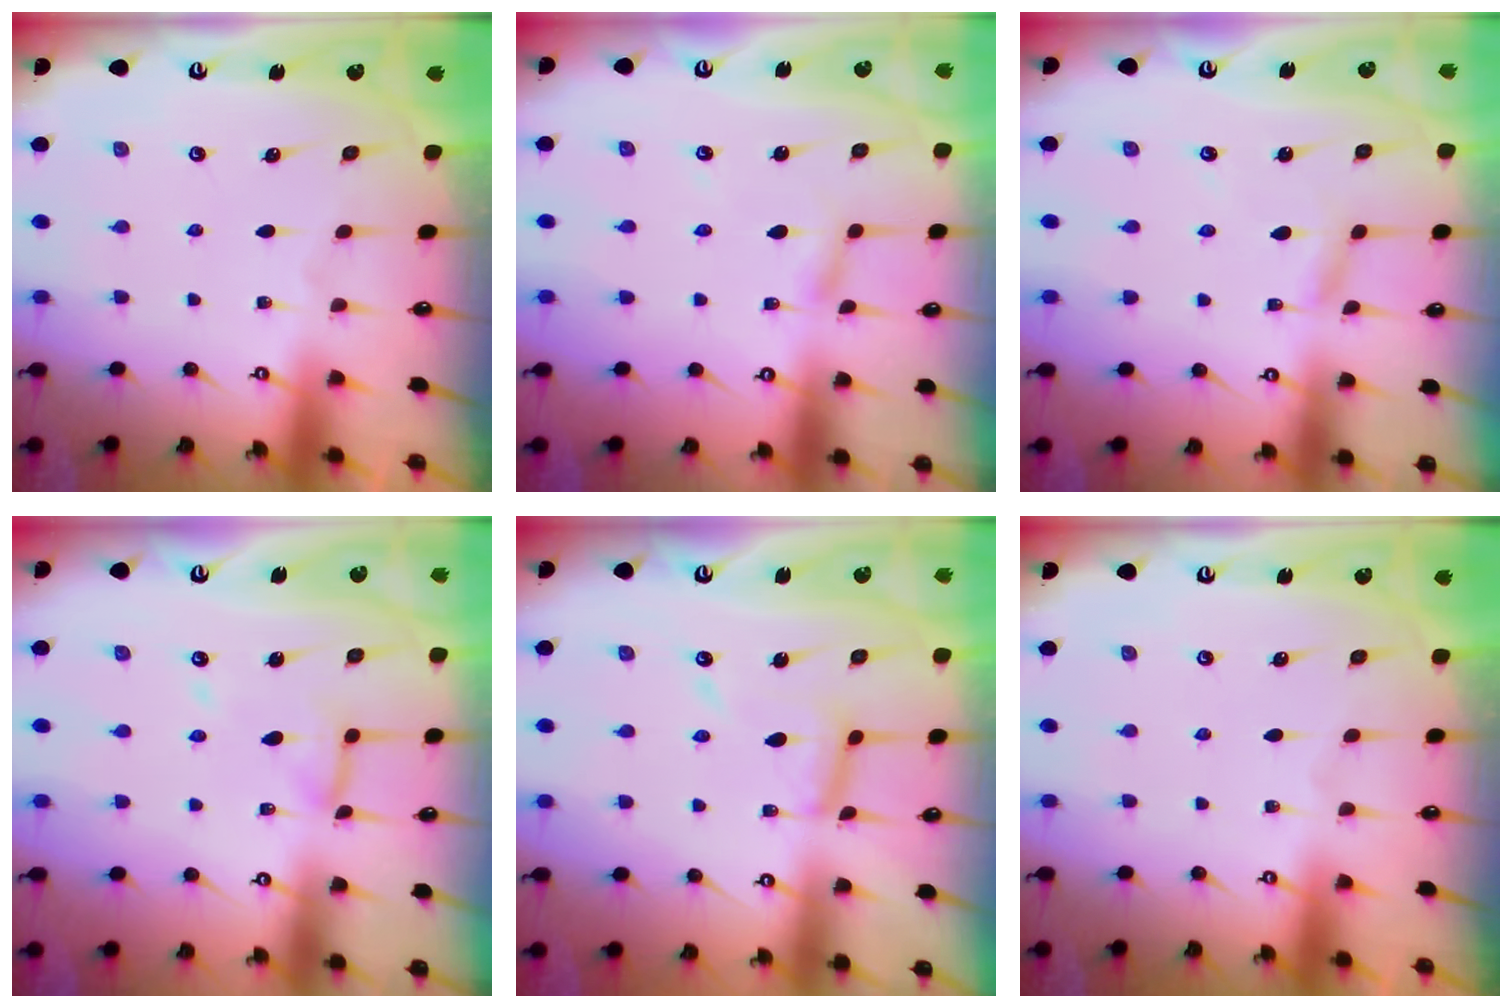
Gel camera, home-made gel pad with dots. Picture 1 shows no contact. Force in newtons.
{"total": 2.4, "press": 2.4, "slide": 0.2}
{"total": 2.5, "press": 2.5, "slide": 0.1}
{"total": 9.5, "press": 9.5, "slide": 0.8}
{"total": 11.1, "press": 11.0, "slide": 1.0}
{"total": 0.0}